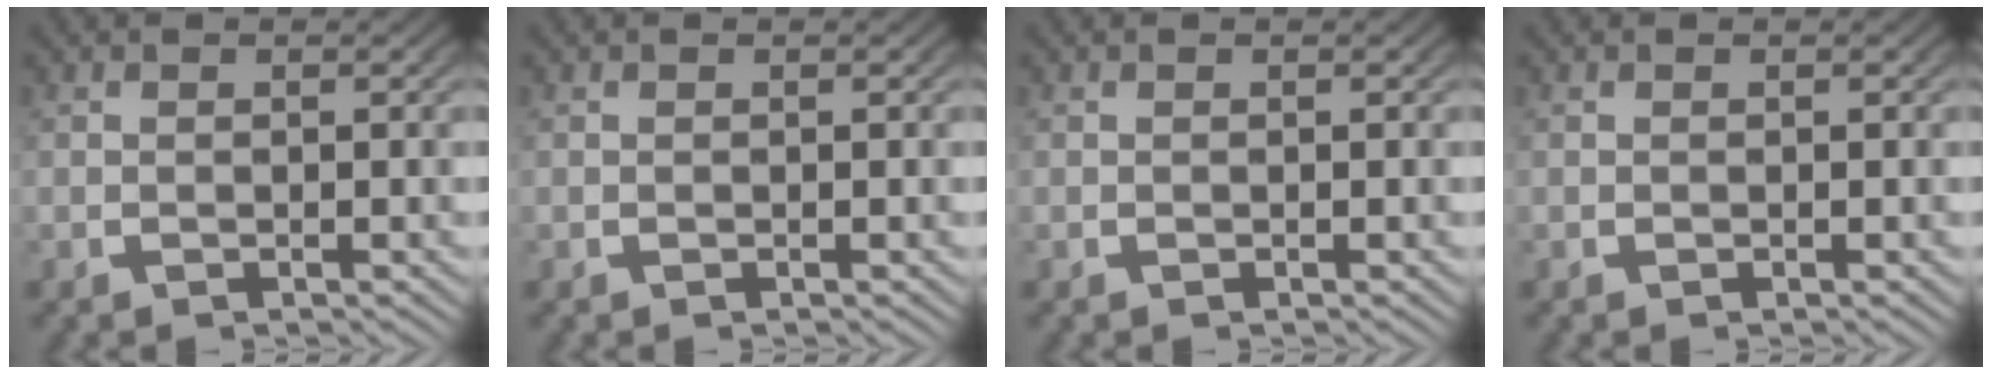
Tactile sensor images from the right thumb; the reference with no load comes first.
{"total": 0.0}
{"total": 0.0}
{"total": 0.0}